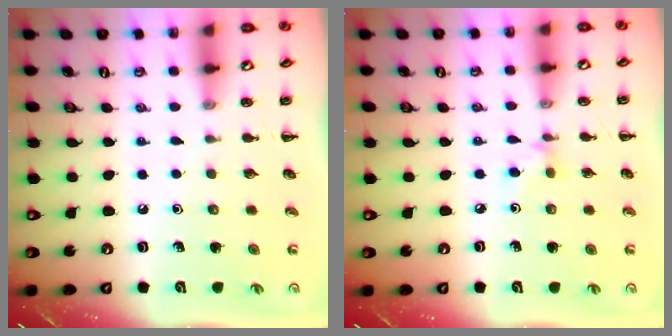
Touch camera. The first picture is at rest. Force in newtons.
{"total": 3.0, "press": 2.8, "slide": 0.9}